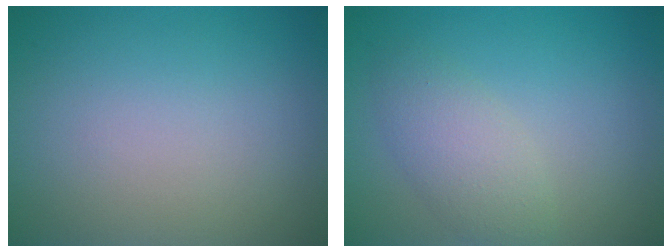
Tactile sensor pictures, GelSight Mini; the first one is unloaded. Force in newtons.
{"total": 3.0, "press": 3.0, "slide": 0.2}